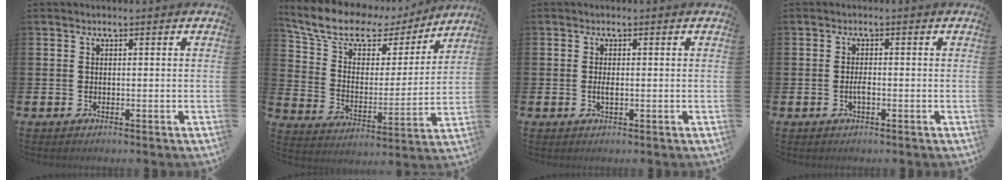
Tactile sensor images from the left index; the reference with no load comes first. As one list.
[{"total": 10.8, "force": [8.5, 5.2, 4.1], "torque": [-0.116, -0.047, 0.146]}, {"total": 1.2, "force": [0.0, 0.4, 1.1], "torque": [-0.016, -0.001, -0.003]}, {"total": 1.4, "force": [-0.4, 0.4, 1.2], "torque": [-0.017, -0.002, -0.009]}]